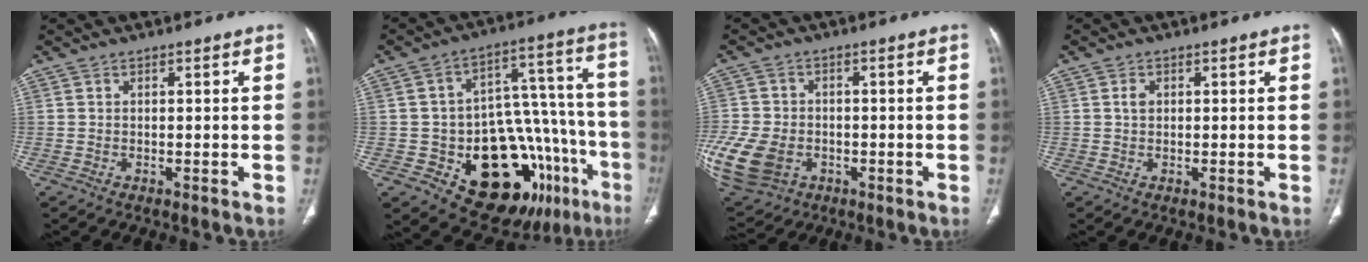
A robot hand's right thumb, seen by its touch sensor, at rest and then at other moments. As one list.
[{"total": 25.0, "force": [-10.5, 13.3, 18.4], "torque": [-0.180, 0.080, -0.132]}, {"total": 17.6, "force": [-5.1, 13.2, 10.5], "torque": [-0.268, -0.002, -0.076]}, {"total": 1.4, "force": [0.3, 1.0, 0.9], "torque": [-0.016, 0.003, 0.005]}]